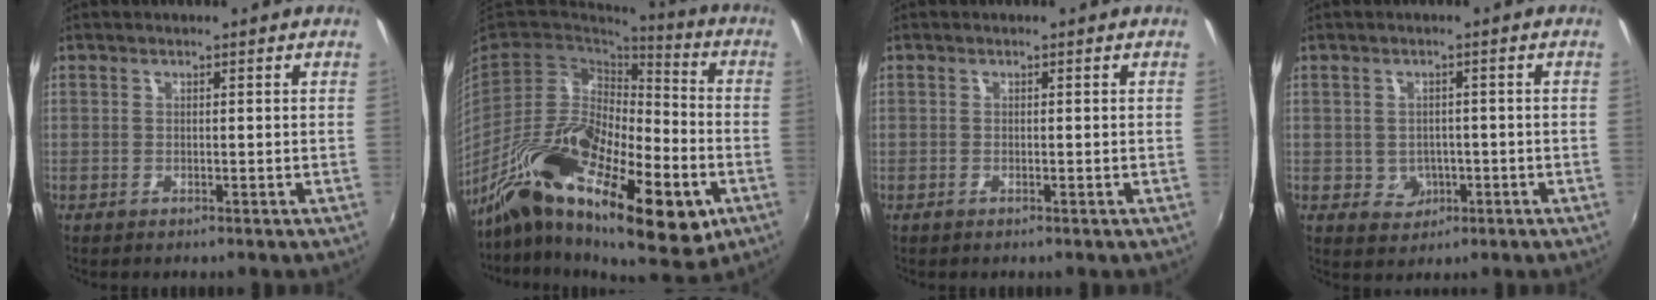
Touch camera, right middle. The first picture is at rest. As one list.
[{"total": 28.2, "force": [-12.9, 11.6, 22.2], "torque": [-0.385, -0.036, -0.222]}, {"total": 0.0}, {"total": 3.9, "force": [-0.8, 3.7, 1.1], "torque": [-0.026, 0.004, -0.002]}]